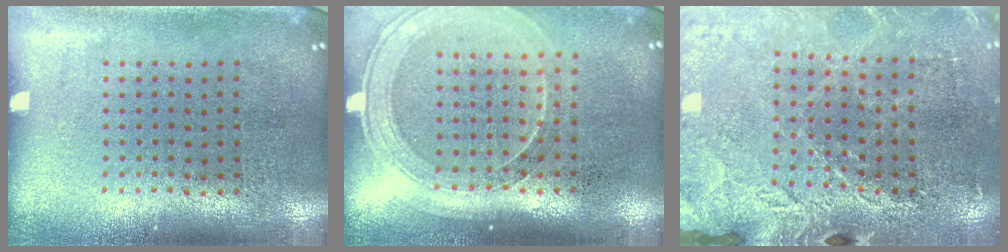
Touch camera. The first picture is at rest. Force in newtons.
{"total": 1.7, "press": 1.5, "slide": 0.7}
{"total": 2.7, "press": 2.7, "slide": 0.4}